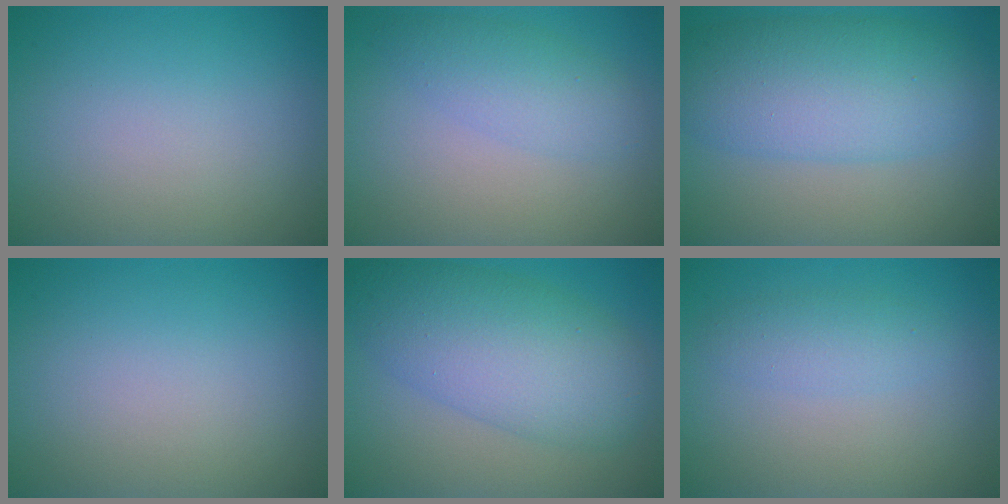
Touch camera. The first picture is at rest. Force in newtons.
{"total": 2.9, "press": 2.9, "slide": 0.0}
{"total": 8.0, "press": 8.0, "slide": 0.2}
{"total": 0.0}
{"total": 8.3, "press": 8.3, "slide": 0.0}
{"total": 1.9, "press": 1.9, "slide": 0.0}